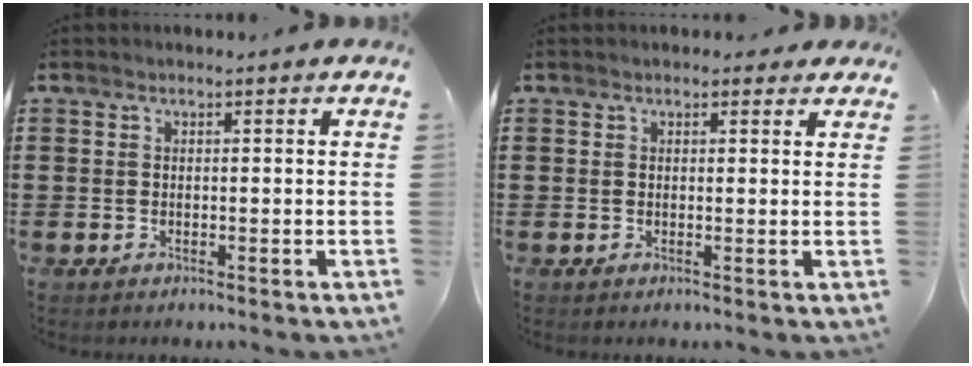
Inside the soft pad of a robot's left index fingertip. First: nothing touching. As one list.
[{"total": 1.3, "force": [1.0, 0.7, 0.4], "torque": [-0.004, 0.003, 0.017]}]